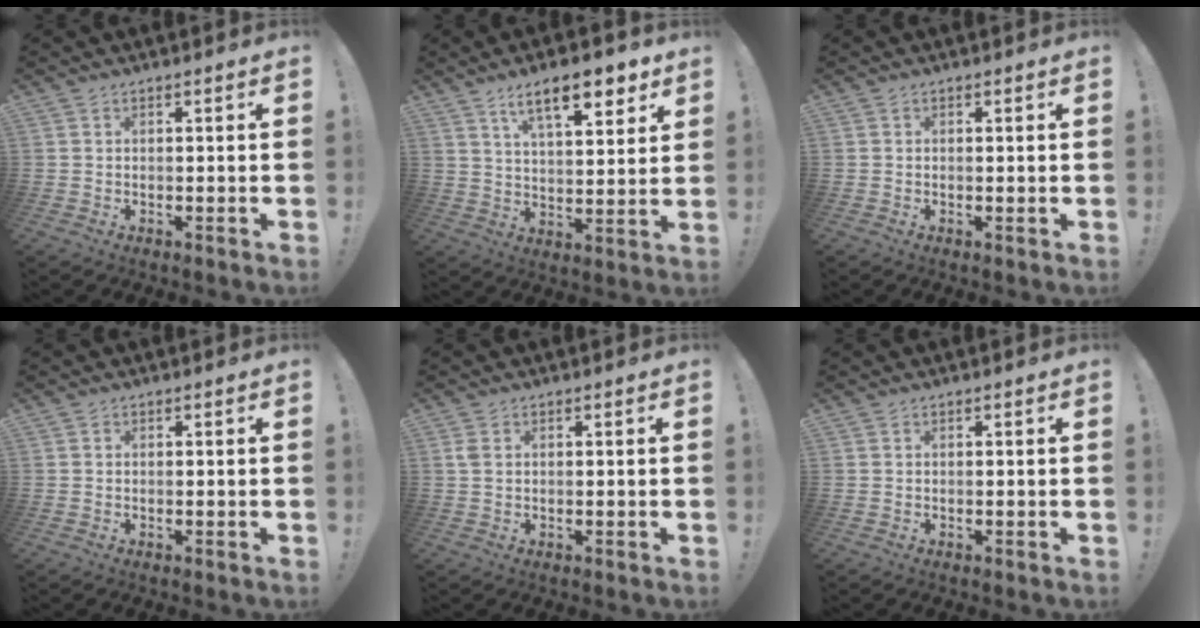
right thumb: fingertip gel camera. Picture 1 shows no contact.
{"total": 13.7, "force": [7.9, 4.5, 10.2], "torque": [-0.152, -0.031, 0.127]}
{"total": 0.6, "force": [0.2, -0.2, 0.5], "torque": [0.001, -0.005, 0.001]}
{"total": 0.0}
{"total": 1.8, "force": [0.6, 1.1, 1.3], "torque": [-0.026, 0.004, 0.010]}
{"total": 0.0}